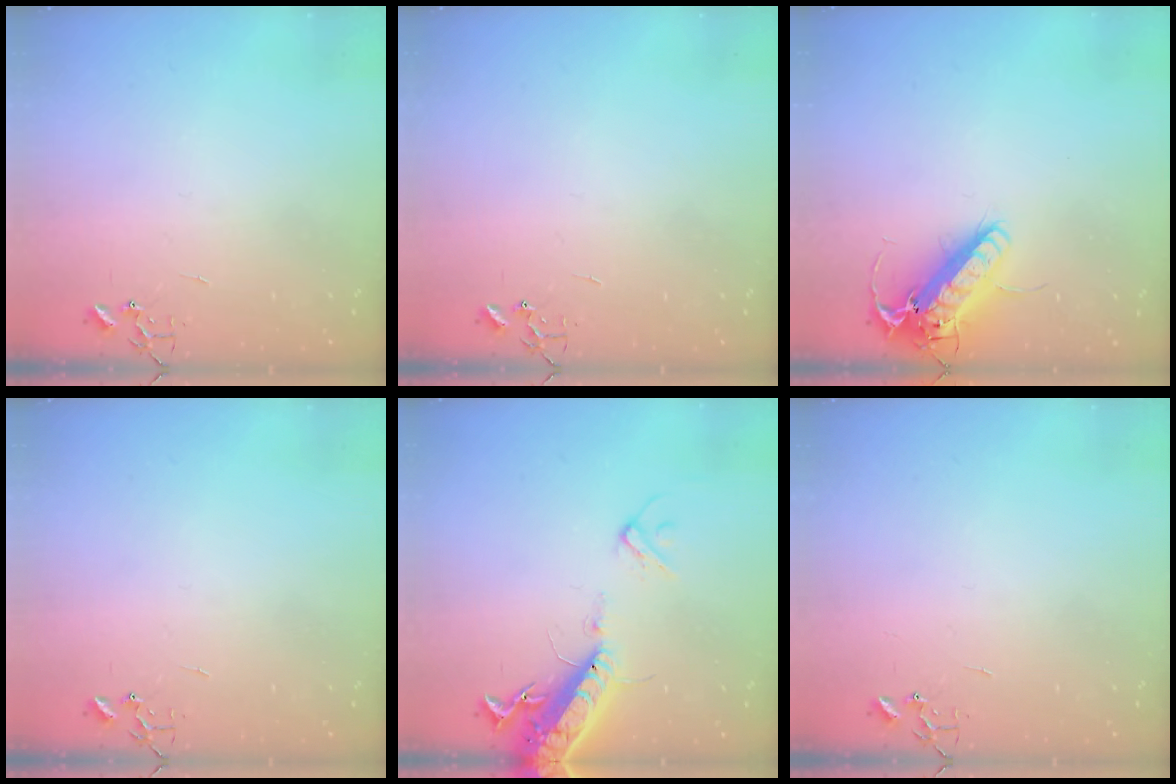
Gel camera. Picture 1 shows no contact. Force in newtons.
{"total": 0.0}
{"total": 15.9, "press": 15.7, "slide": 2.8}
{"total": 0.0}
{"total": 15.6, "press": 15.2, "slide": 3.5}
{"total": 0.0}